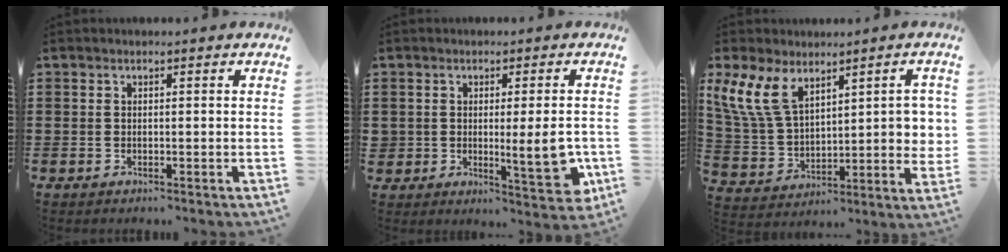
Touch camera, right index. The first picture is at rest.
{"total": 6.9, "force": [-0.9, 2.3, 6.4], "torque": [-0.100, -0.011, -0.012]}
{"total": 12.2, "force": [5.6, 6.6, 8.5], "torque": [-0.199, -0.003, 0.107]}